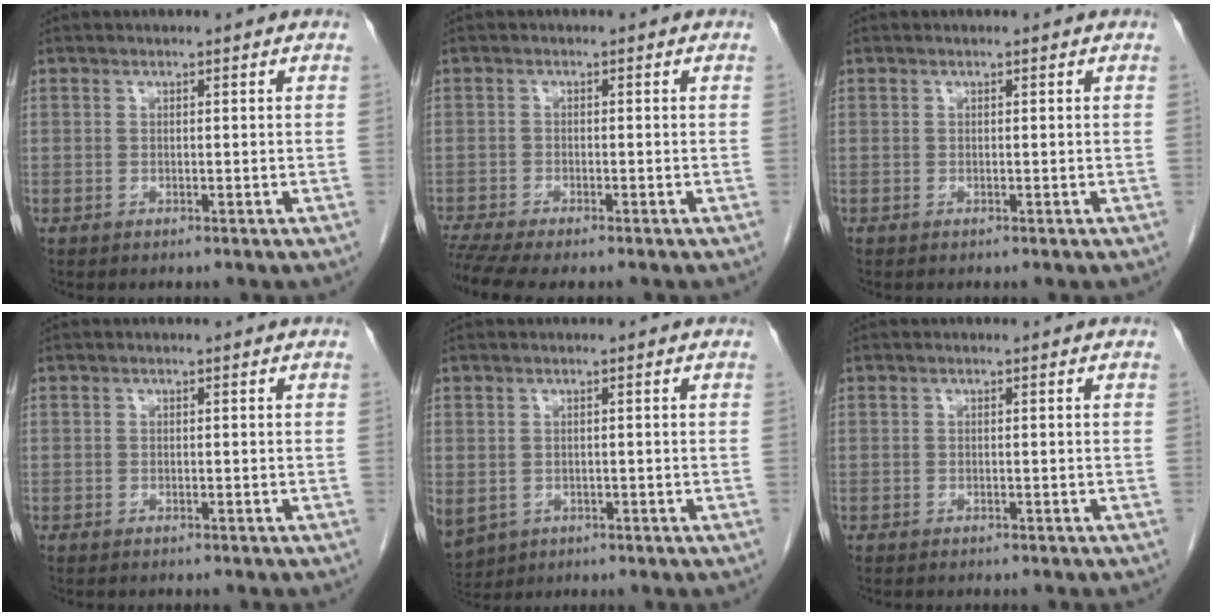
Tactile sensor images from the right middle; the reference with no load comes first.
{"total": 5.7, "force": [-4.9, 0.5, 3.0], "torque": [-0.051, -0.008, -0.084]}
{"total": 0.0}
{"total": 3.5, "force": [-3.1, 0.7, 1.5], "torque": [-0.022, -0.005, -0.035]}
{"total": 9.8, "force": [-3.8, 7.9, 4.3], "torque": [-0.127, -0.010, -0.049]}
{"total": 3.5, "force": [-3.1, 0.7, 1.5], "torque": [-0.021, -0.005, -0.035]}